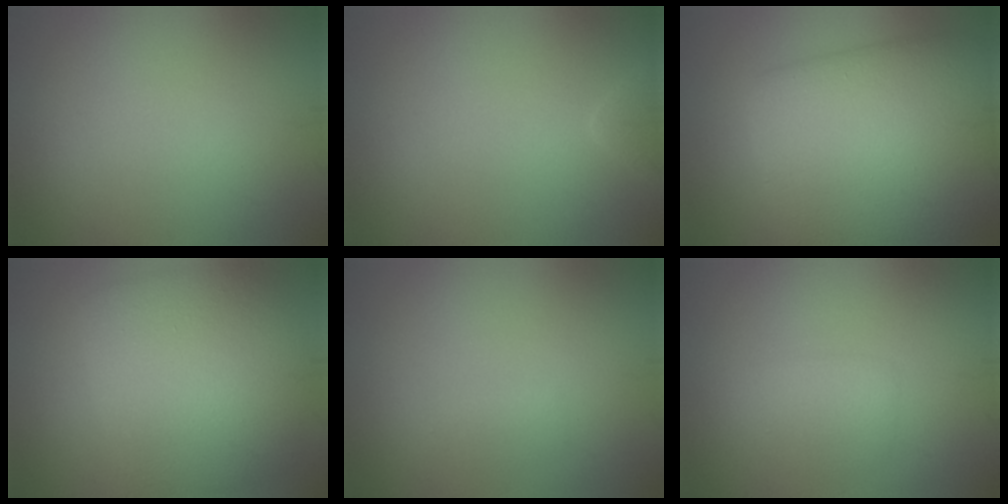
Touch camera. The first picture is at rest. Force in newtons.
{"total": 1.5, "press": 1.5, "slide": 0.1}
{"total": 12.5, "press": 12.5, "slide": 0.3}
{"total": 8.8, "press": 8.8, "slide": 0.2}
{"total": 0.7, "press": 0.7, "slide": 0.1}
{"total": 1.9, "press": 1.9, "slide": 0.1}